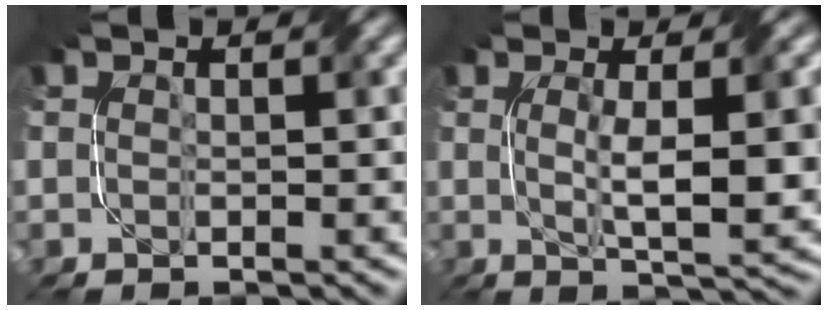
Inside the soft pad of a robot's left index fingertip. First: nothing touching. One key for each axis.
{"total": 6.7, "fx": 0.3, "fy": 1.4, "fz": 6.5, "tx": -0.101, "ty": -0.004, "tz": 0.010}